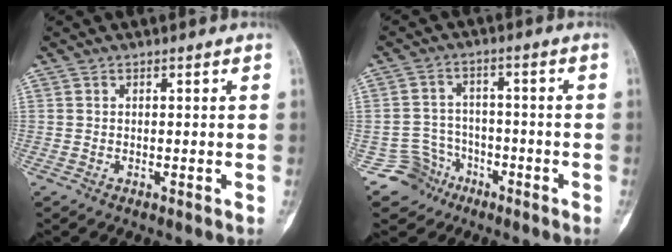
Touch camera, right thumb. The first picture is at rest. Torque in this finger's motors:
{"motor_torque": [0.55, 0.19, 0.28, -0.19, 0.04]}